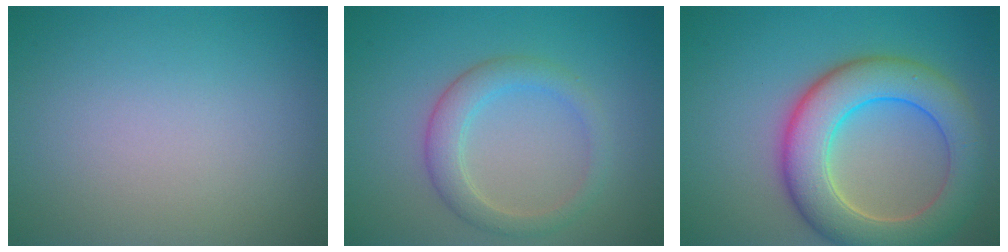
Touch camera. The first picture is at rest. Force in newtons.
{"total": 2.8, "press": 2.8, "slide": 0.2}
{"total": 8.4, "press": 8.3, "slide": 0.5}